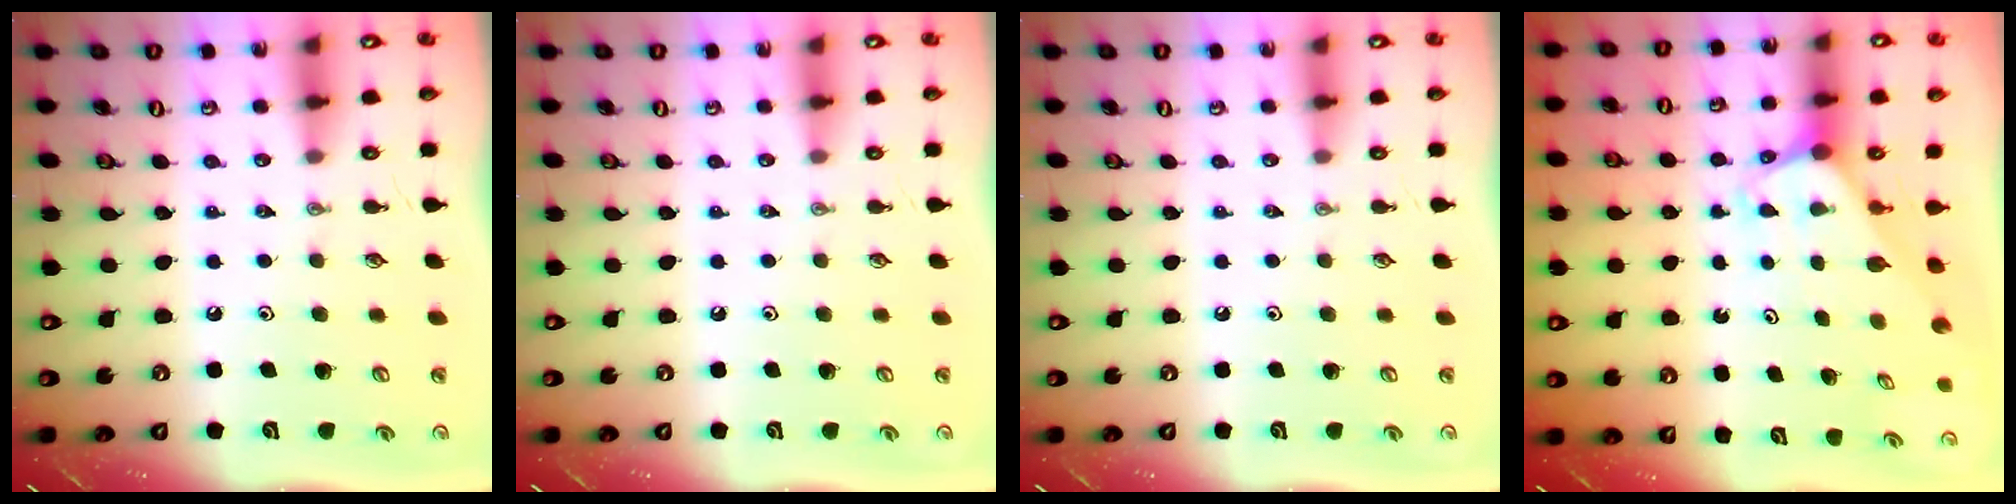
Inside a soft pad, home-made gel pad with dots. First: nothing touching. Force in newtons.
{"total": 0.0}
{"total": 0.0}
{"total": 2.0, "press": 2.0, "slide": 0.1}